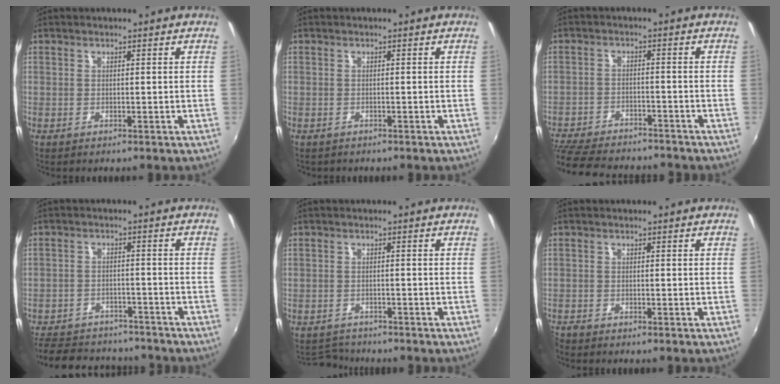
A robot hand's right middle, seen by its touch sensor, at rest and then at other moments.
{"total": 0.7, "force": [-0.6, 0.3, 0.1], "torque": [-0.007, 0.000, -0.007]}
{"total": 17.1, "force": [-14.7, 5.0, 7.3], "torque": [-0.167, -0.023, -0.223]}
{"total": 16.2, "force": [-13.7, 6.7, 5.7], "torque": [-0.142, 0.017, -0.189]}
{"total": 3.4, "force": [-3.3, 0.8, -0.1], "torque": [-0.012, 0.002, -0.060]}
{"total": 1.3, "force": [-1.3, 0.1, 0.3], "torque": [-0.007, -0.008, -0.027]}